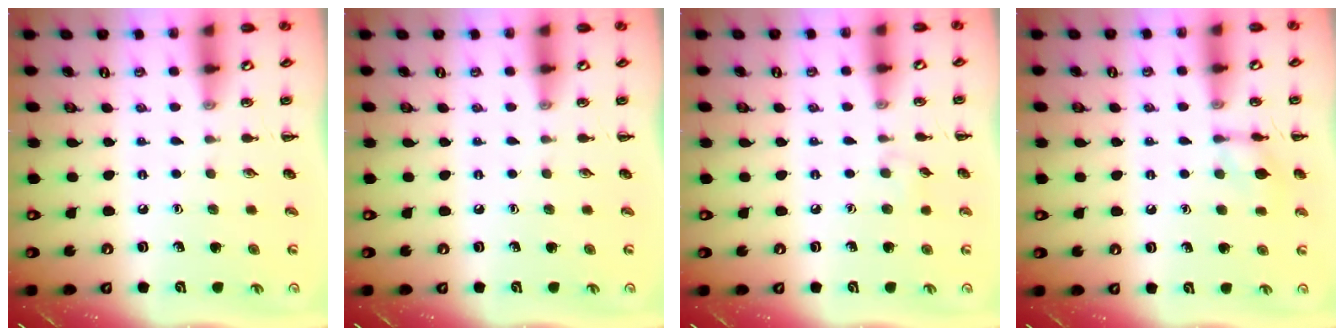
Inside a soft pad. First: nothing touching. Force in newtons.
{"total": 0.0}
{"total": 4.4, "press": 4.1, "slide": 1.6}
{"total": 7.8, "press": 7.7, "slide": 1.4}